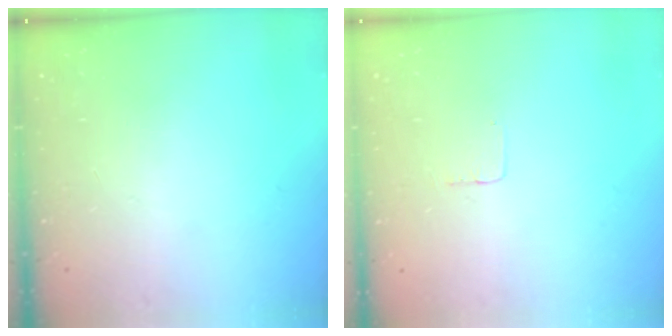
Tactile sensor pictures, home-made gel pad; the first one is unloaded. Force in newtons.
{"total": 1.9, "press": 1.9, "slide": 0.1}